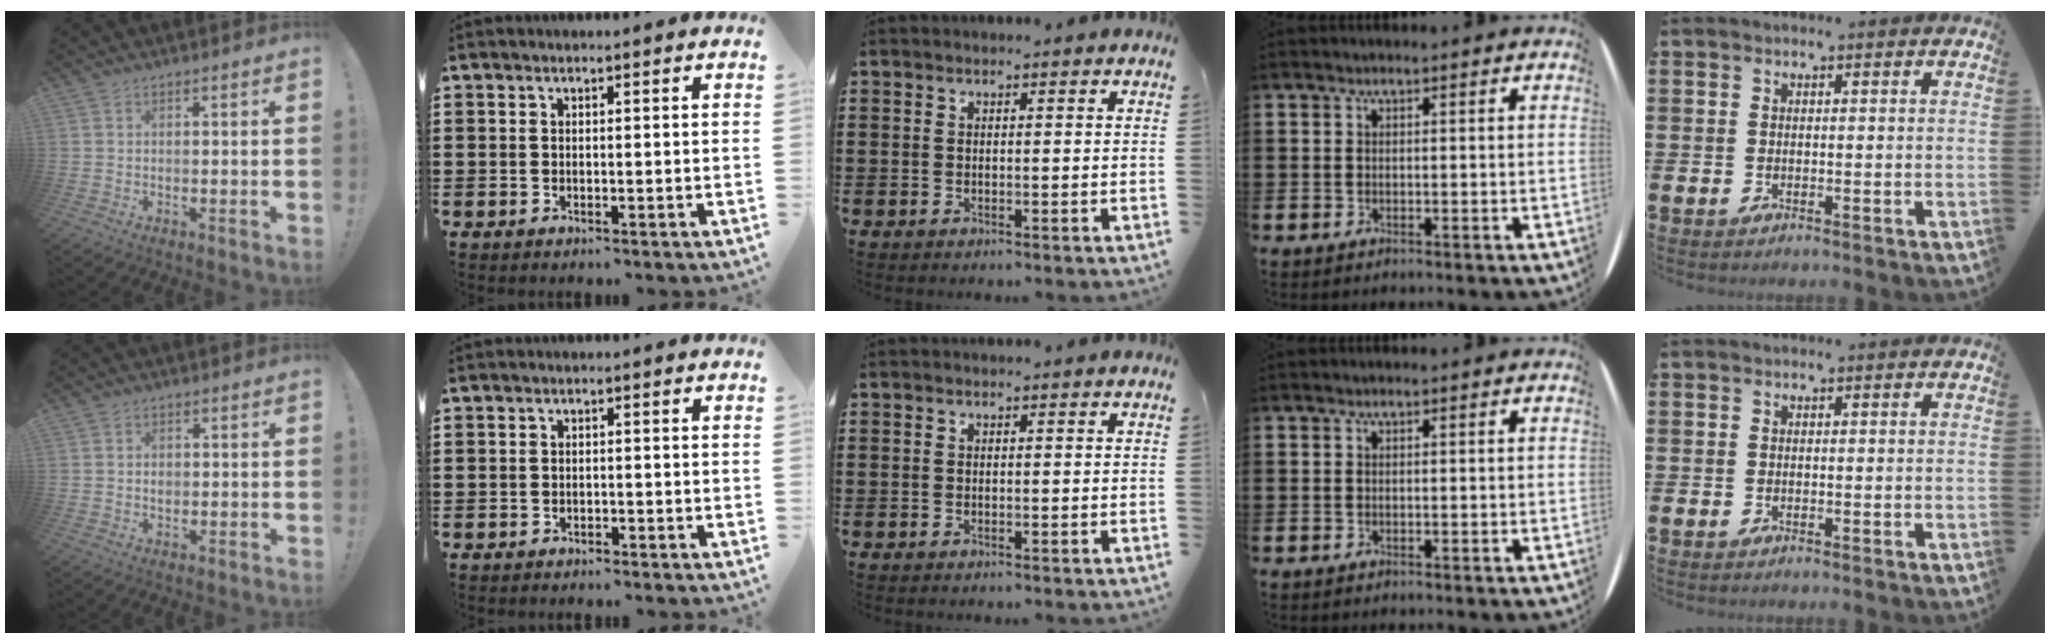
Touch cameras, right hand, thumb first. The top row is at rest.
{"thumb": {"total": 1.7, "force": [-0.2, 1.5, 0.8], "torque": [0.002, -0.002, -0.007]}, "index": {"total": 1.0, "force": [-1.0, 0.3, -0.1], "torque": [-0.001, 0.004, -0.023]}}